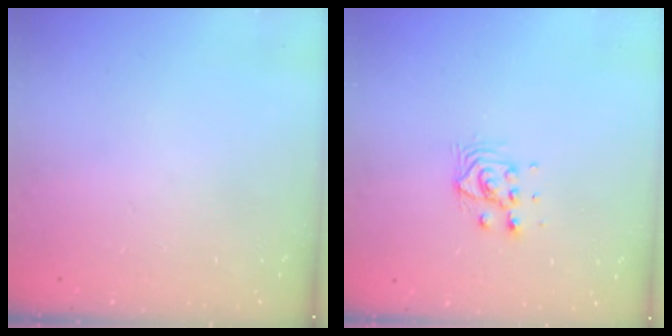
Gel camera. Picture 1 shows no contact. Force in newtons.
{"total": 6.4, "press": 6.4, "slide": 0.2}